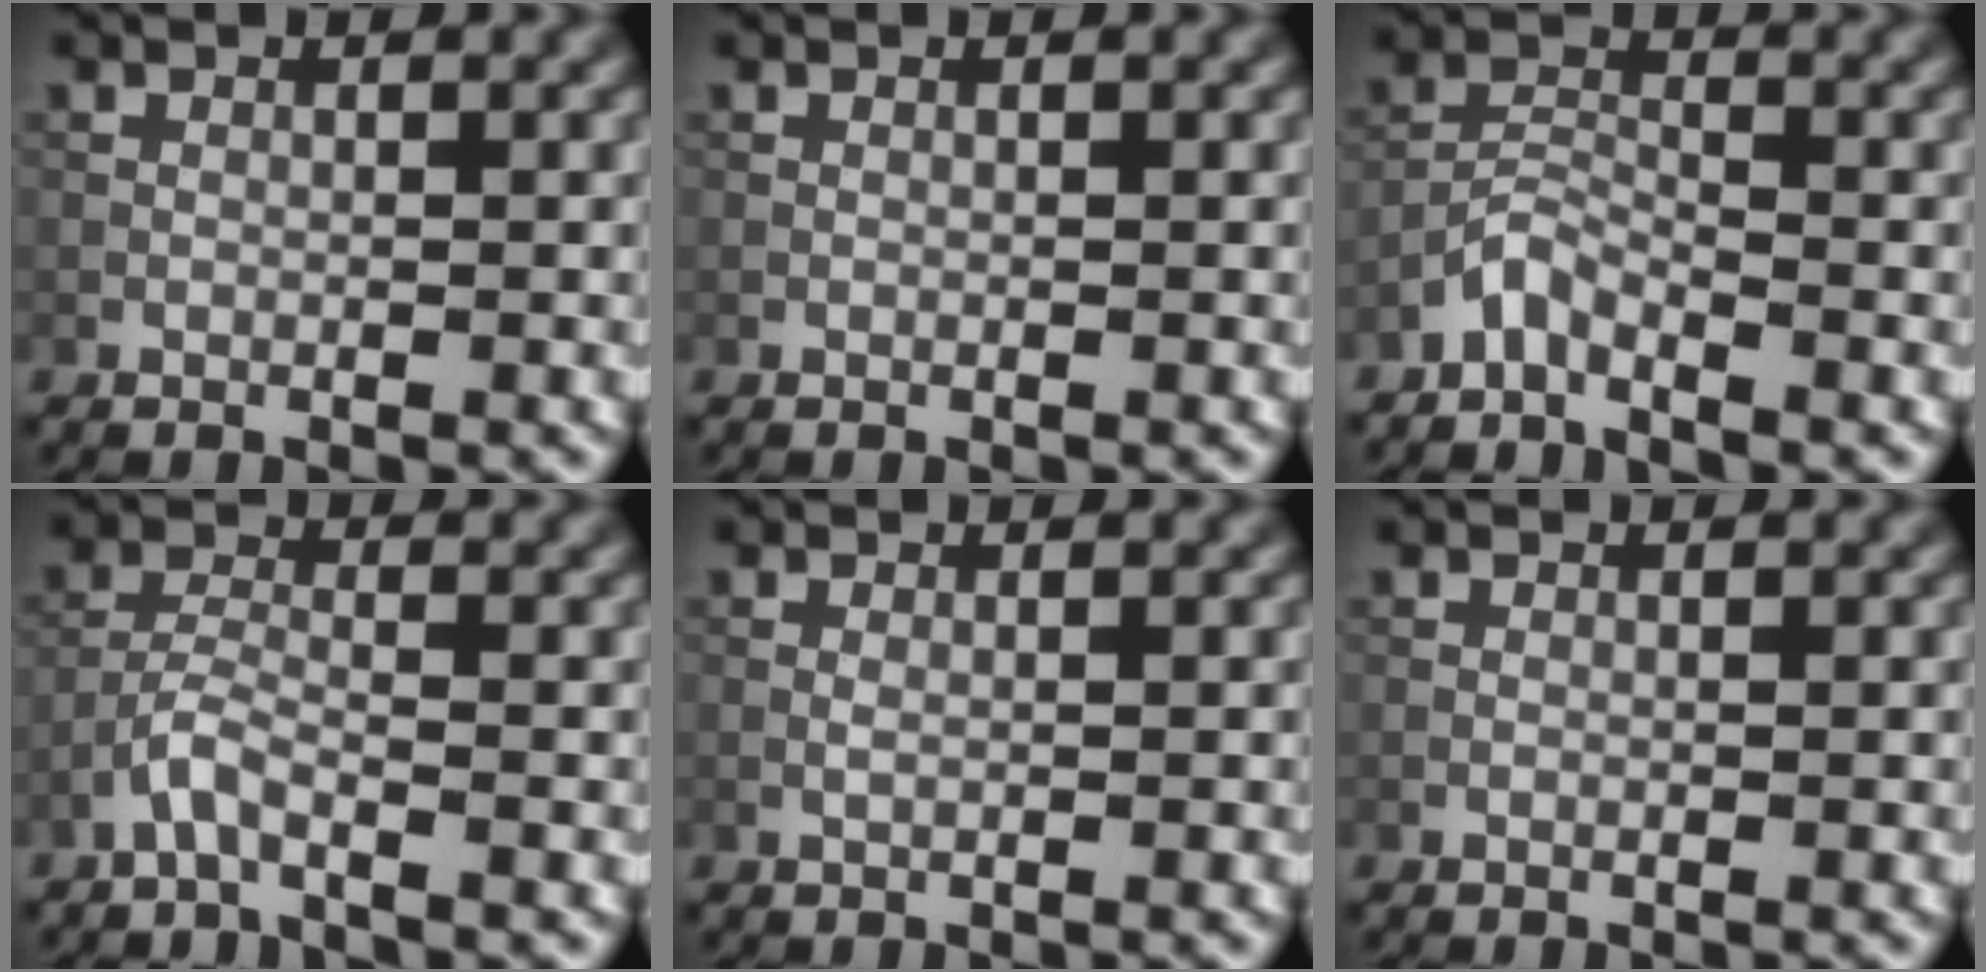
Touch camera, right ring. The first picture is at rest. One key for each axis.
{"total": 0.0}
{"total": 2.4, "fx": -2.1, "fy": 0.6, "fz": 1.0, "tx": -0.020, "ty": 0.009, "tz": -0.049}
{"total": 2.5, "fx": -1.8, "fy": 0.5, "fz": 1.7, "tx": -0.037, "ty": 0.006, "tz": -0.046}
{"total": 0.5, "fx": -0.1, "fy": 0.1, "fz": 0.5, "tx": -0.012, "ty": 0.000, "tz": -0.002}
{"total": 0.0}